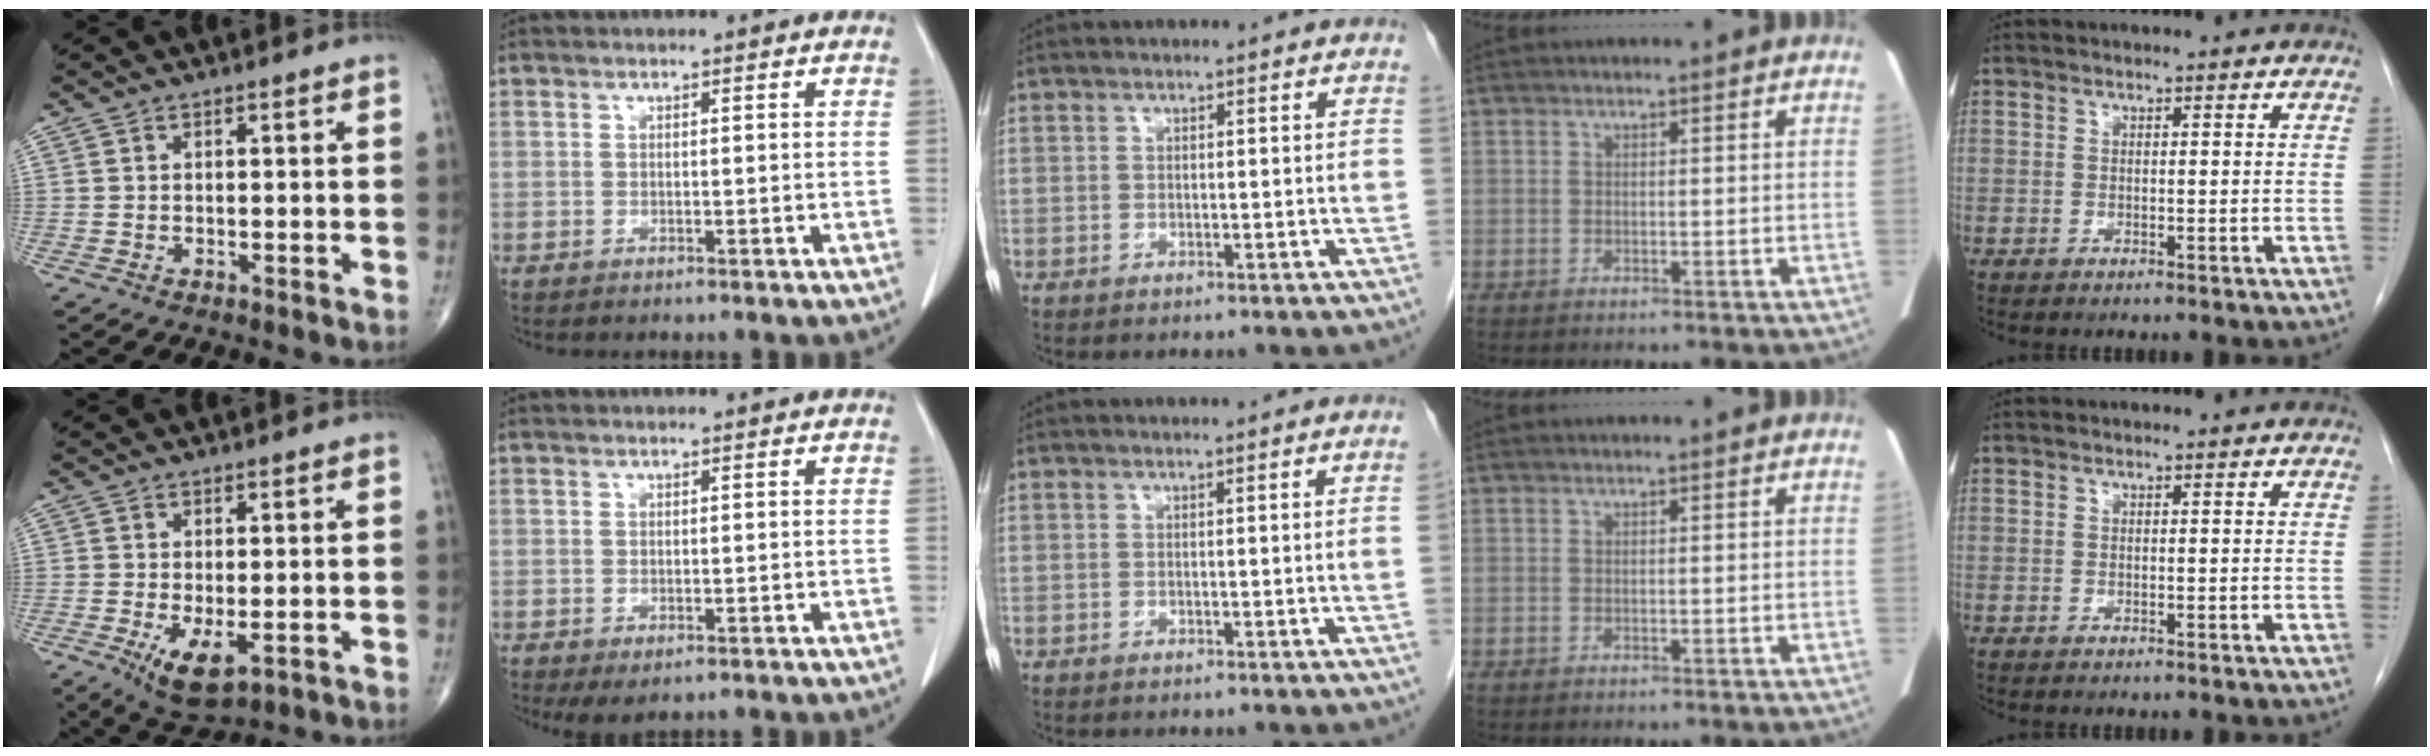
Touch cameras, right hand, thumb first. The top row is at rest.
{"thumb": {"total": 6.7, "force": [-2.1, 3.0, 5.6], "torque": [-0.098, -0.017, -0.025]}, "index": {"total": 2.5, "force": [-1.4, 1.3, 1.7], "torque": [-0.024, -0.006, -0.009]}, "middle": {"total": 0.8, "force": [-0.1, -0.4, 0.6], "torque": [-0.005, 0.001, -0.003]}}